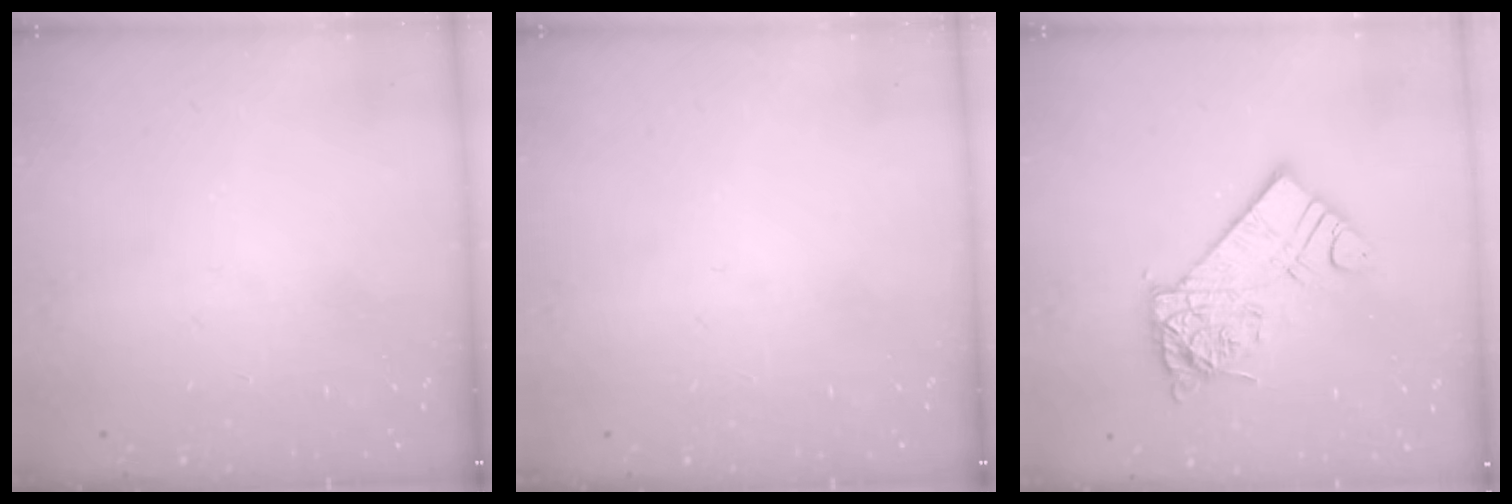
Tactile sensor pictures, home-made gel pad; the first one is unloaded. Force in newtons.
{"total": 0.0}
{"total": 11.5, "press": 11.4, "slide": 1.0}